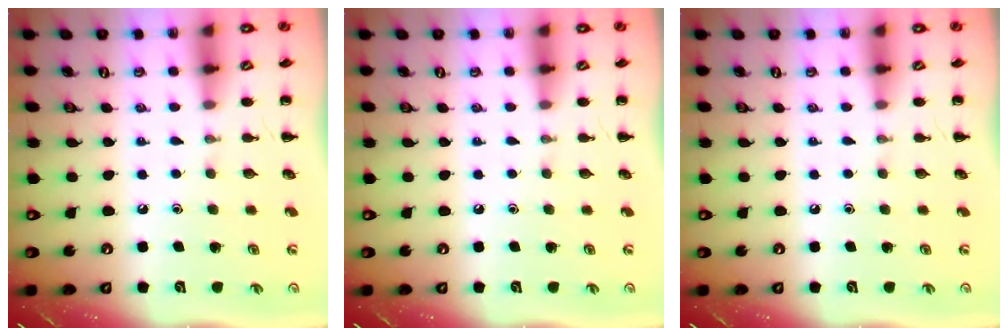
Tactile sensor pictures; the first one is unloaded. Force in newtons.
{"total": 0.0}
{"total": 0.0}